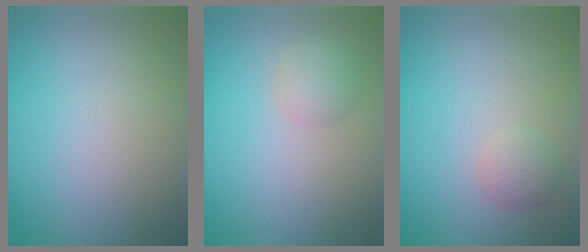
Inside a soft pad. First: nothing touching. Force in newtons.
{"total": 1.9, "press": 1.8, "slide": 0.1}
{"total": 1.3, "press": 1.3, "slide": 0.2}